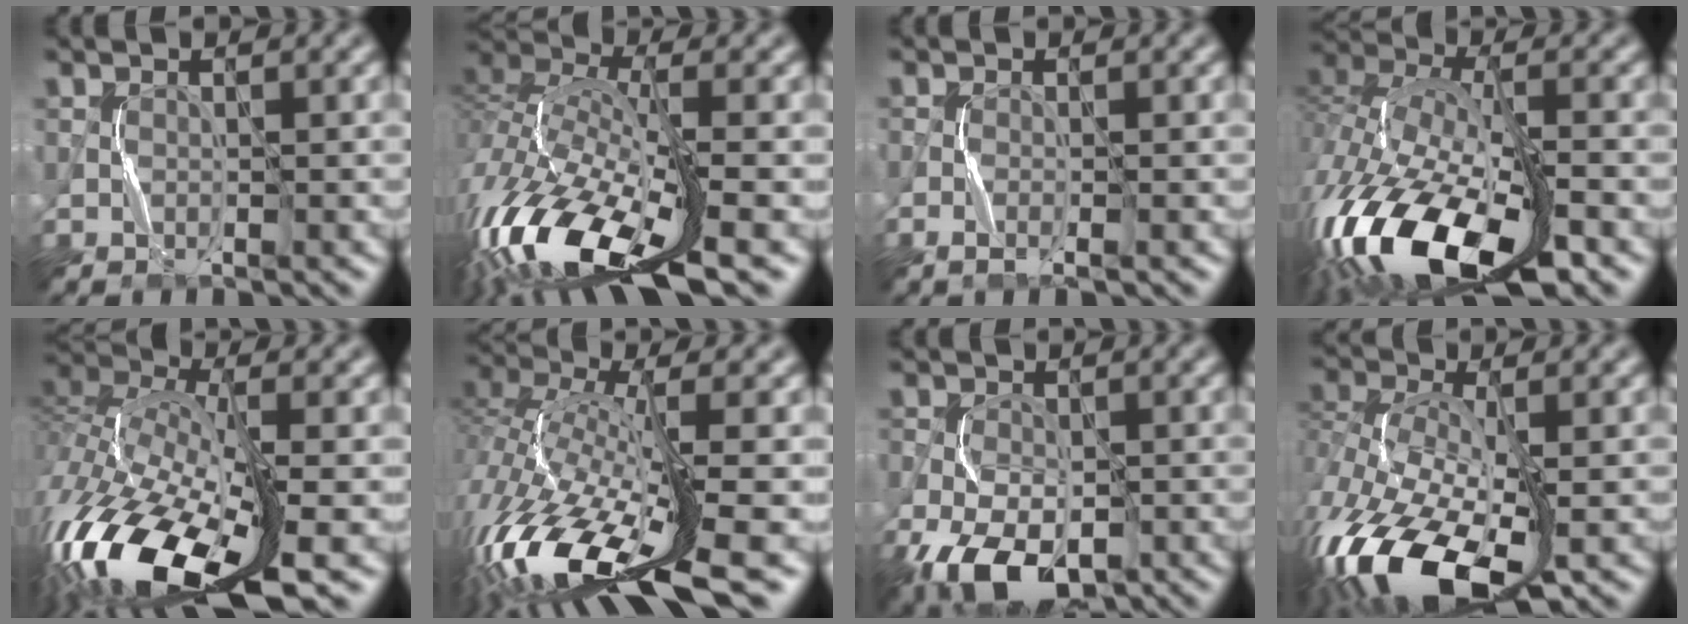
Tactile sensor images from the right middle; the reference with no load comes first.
{"total": 14.2, "force": [-7.7, 4.9, 10.8], "torque": [-0.240, -0.007, -0.142]}
{"total": 1.4, "force": [-0.7, 0.4, 1.1], "torque": [-0.027, -0.003, -0.019]}
{"total": 17.5, "force": [-9.1, 7.6, 12.9], "torque": [-0.287, -0.032, -0.157]}
{"total": 16.1, "force": [-7.9, 6.4, 12.5], "torque": [-0.291, -0.018, -0.138]}
{"total": 15.1, "force": [-6.1, 6.1, 12.4], "torque": [-0.282, -0.010, -0.110]}
{"total": 8.8, "force": [-4.6, 5.0, 5.6], "torque": [-0.122, -0.034, -0.073]}
{"total": 14.4, "force": [-6.3, 7.0, 10.8], "torque": [-0.254, -0.031, -0.109]}